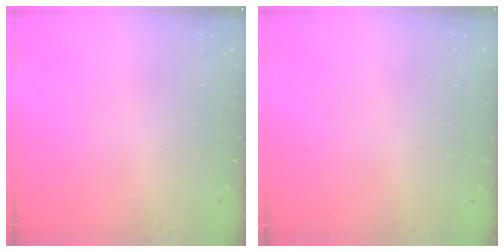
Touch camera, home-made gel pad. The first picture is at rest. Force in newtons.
{"total": 0.0}